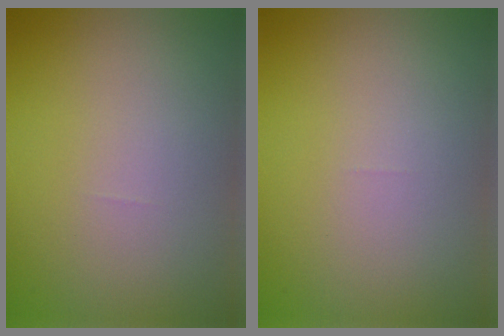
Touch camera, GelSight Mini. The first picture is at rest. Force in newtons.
{"total": 0.0}